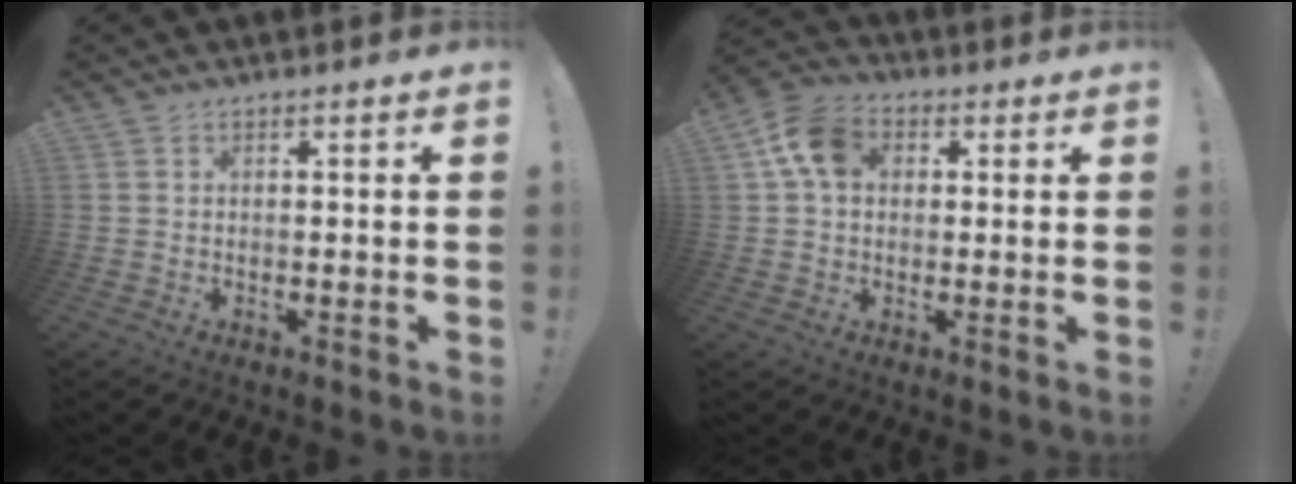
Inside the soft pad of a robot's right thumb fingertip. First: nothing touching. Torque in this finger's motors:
{"motor_torque": [0.11, 0.72, 0.38, -0.28, 0.01]}